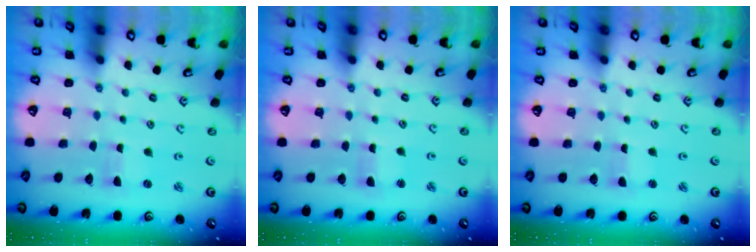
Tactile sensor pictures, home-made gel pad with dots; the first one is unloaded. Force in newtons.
{"total": 1.8, "press": 1.7, "slide": 0.4}
{"total": 0.7, "press": 0.7, "slide": 0.1}